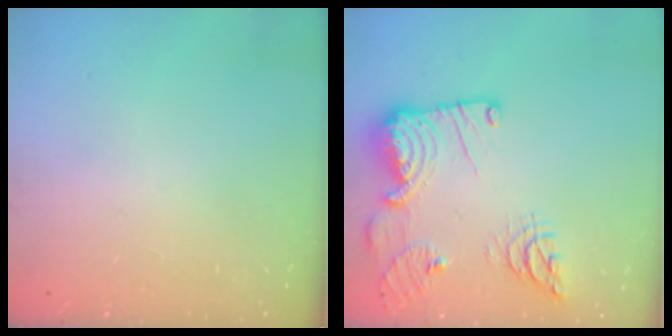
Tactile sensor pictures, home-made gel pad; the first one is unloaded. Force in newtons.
{"total": 18.8, "press": 18.6, "slide": 2.3}